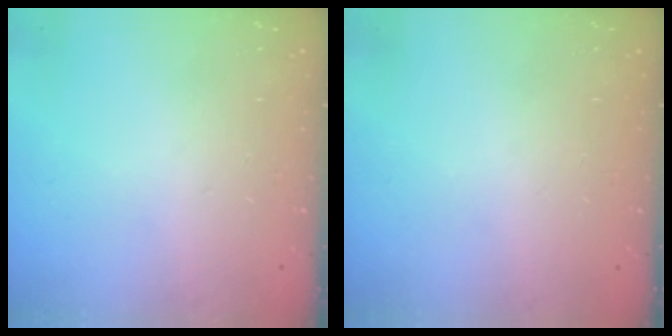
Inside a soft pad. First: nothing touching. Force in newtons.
{"total": 0.0}